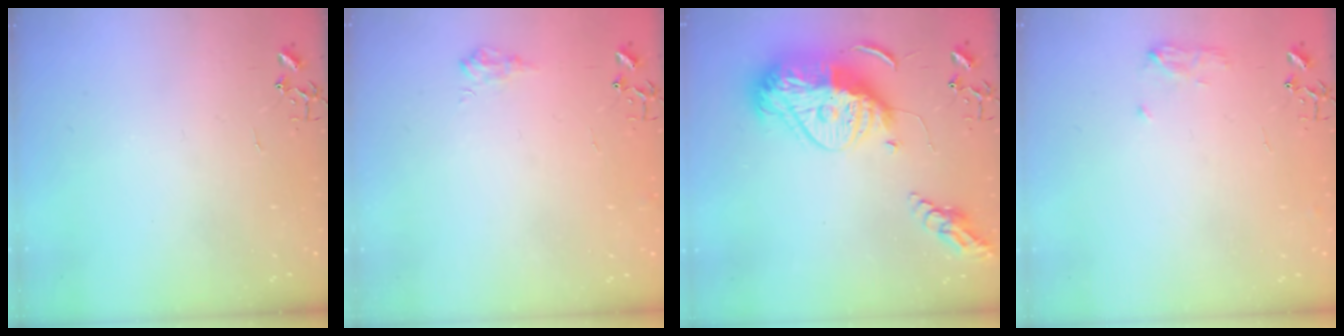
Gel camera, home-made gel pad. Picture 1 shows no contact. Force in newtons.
{"total": 6.7, "press": 6.6, "slide": 0.9}
{"total": 20.4, "press": 20.4, "slide": 1.7}
{"total": 6.5, "press": 6.5, "slide": 0.5}